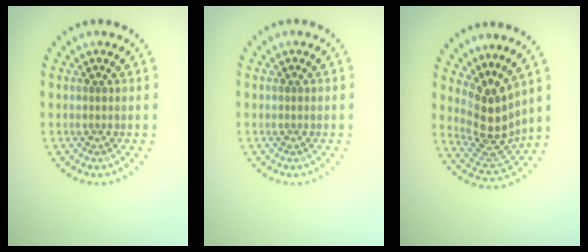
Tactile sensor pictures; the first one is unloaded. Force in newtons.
{"total": 0.0}
{"total": 4.1, "press": 3.1, "slide": 2.8}